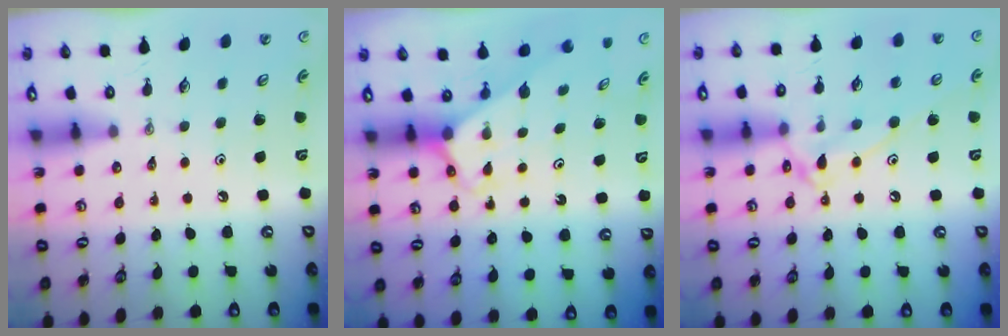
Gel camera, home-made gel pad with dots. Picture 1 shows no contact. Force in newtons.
{"total": 2.5, "press": 2.5, "slide": 0.1}
{"total": 12.1, "press": 12.1, "slide": 0.7}